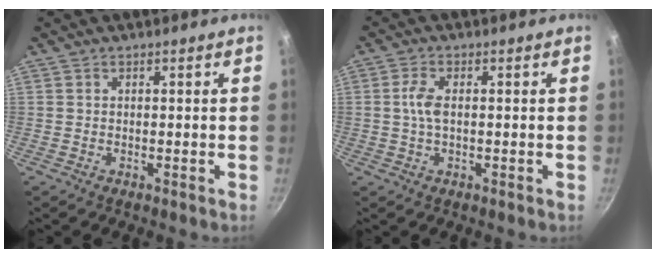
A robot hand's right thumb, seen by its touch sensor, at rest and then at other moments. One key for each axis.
{"total": 3.7, "fx": 0.1, "fy": 1.8, "fz": 3.2, "tx": -0.073, "ty": 0.007, "tz": -0.002}